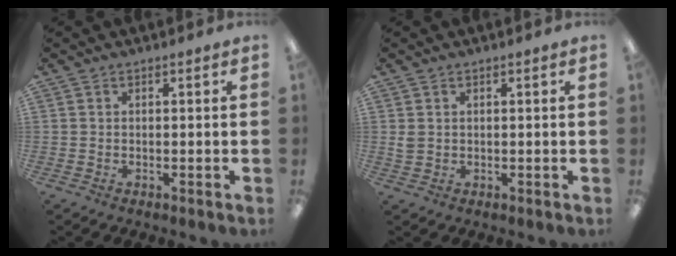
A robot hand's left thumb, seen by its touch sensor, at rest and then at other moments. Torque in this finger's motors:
{"motor_torque": [0.33, 0.23, 0.44, -0.26, 0.00]}